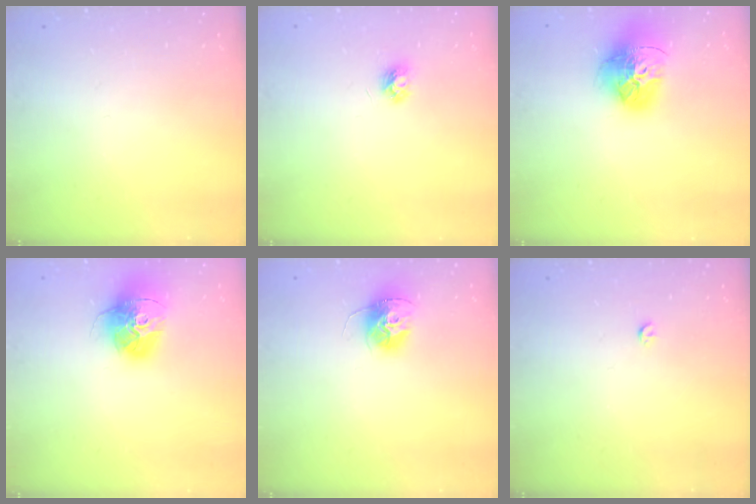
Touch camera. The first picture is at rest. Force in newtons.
{"total": 4.2, "press": 4.2, "slide": 0.3}
{"total": 18.0, "press": 17.9, "slide": 1.8}
{"total": 16.1, "press": 16.0, "slide": 1.5}
{"total": 12.1, "press": 12.1, "slide": 1.1}
{"total": 2.8, "press": 2.8, "slide": 0.5}